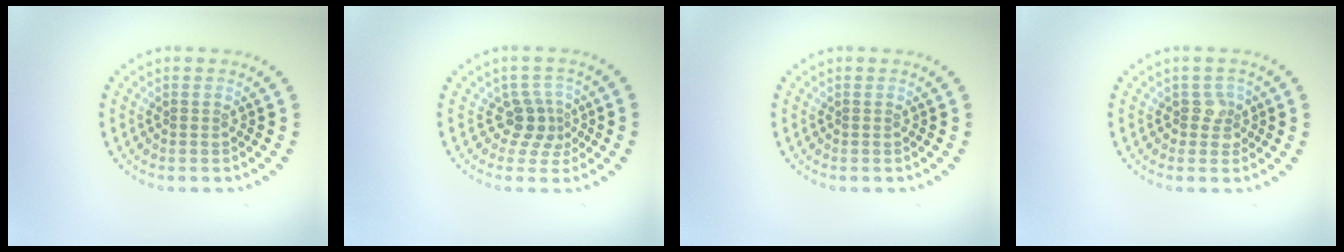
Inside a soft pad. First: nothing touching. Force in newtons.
{"total": 2.6, "press": 1.7, "slide": 1.9}
{"total": 0.0}
{"total": 1.7, "press": 1.4, "slide": 1.0}